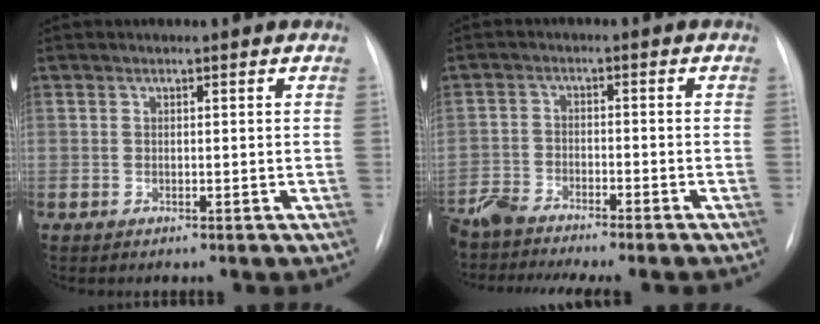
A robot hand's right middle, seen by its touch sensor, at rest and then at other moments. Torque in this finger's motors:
{"motor_torque": [0.00, -0.53, 0.43, 0.11]}